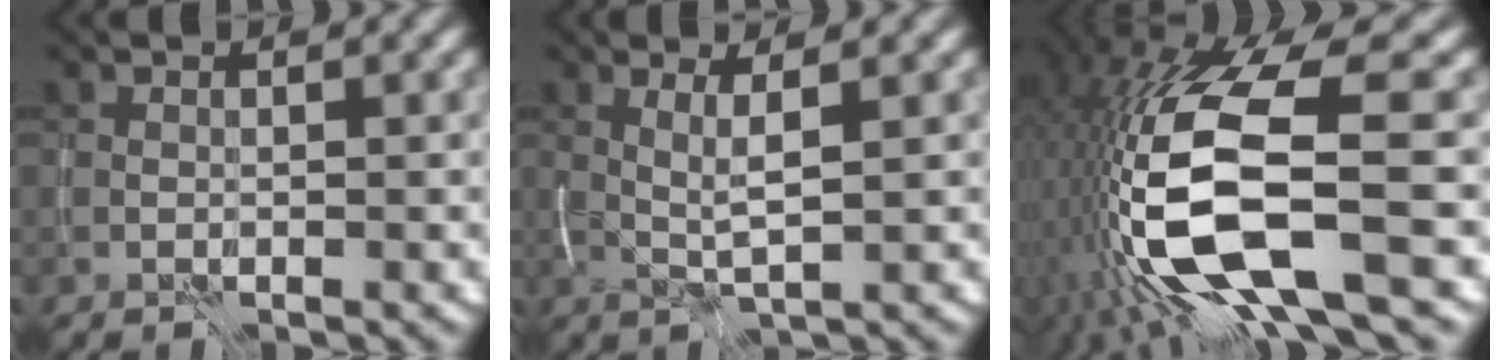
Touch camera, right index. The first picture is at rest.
{"total": 2.6, "force": [0.7, 0.4, 2.5], "torque": [-0.046, -0.007, 0.016]}
{"total": 15.9, "force": [-5.2, 5.1, 14.1], "torque": [-0.284, -0.029, -0.082]}